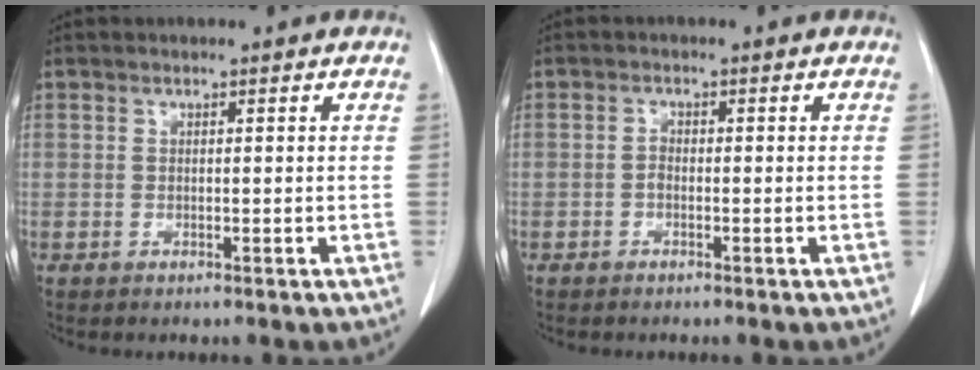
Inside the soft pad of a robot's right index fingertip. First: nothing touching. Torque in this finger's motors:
{"motor_torque": [0.14, -0.14, 0.00, 0.02]}